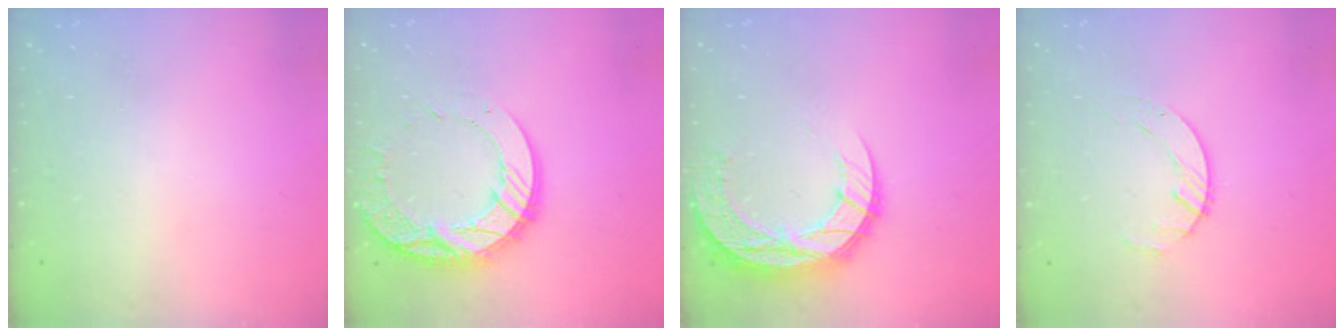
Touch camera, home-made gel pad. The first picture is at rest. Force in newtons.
{"total": 16.6, "press": 16.5, "slide": 1.3}
{"total": 13.1, "press": 13.1, "slide": 0.9}
{"total": 1.7, "press": 1.7, "slide": 0.3}